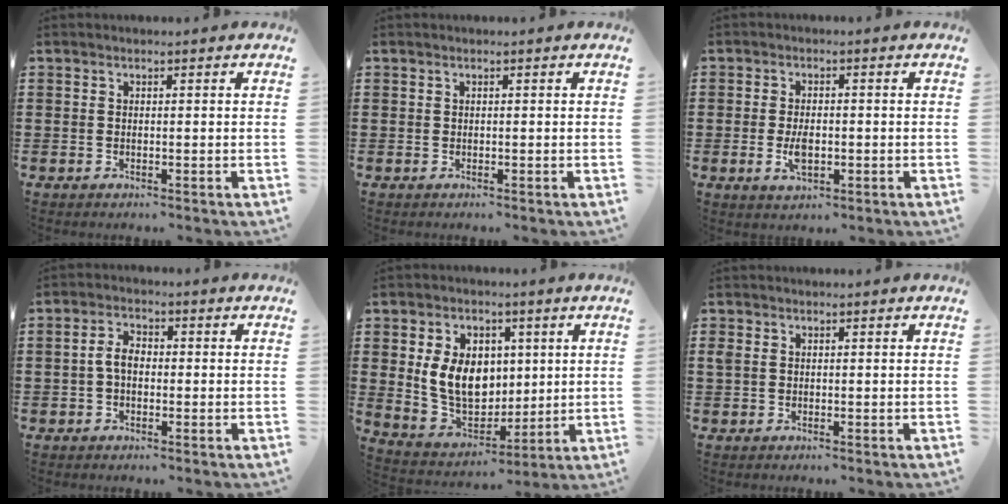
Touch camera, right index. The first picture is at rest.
{"total": 0.0}
{"total": 3.8, "force": [-0.8, 1.8, 3.2], "torque": [-0.066, -0.002, -0.014]}
{"total": 3.7, "force": [-0.4, 2.2, 3.0], "torque": [-0.071, 0.001, -0.013]}
{"total": 10.3, "force": [1.5, 7.9, 6.5], "torque": [-0.155, 0.009, 0.024]}
{"total": 1.2, "force": [0.3, 1.0, 0.7], "torque": [-0.023, 0.004, 0.002]}